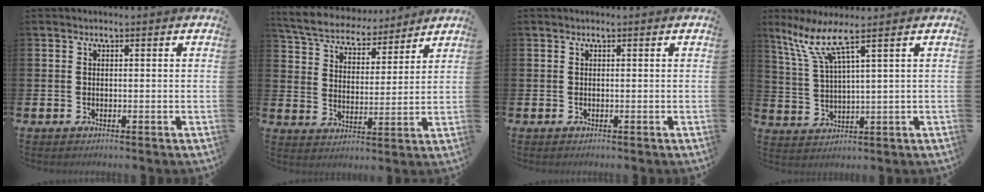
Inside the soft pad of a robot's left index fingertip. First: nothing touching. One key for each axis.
{"total": 6.1, "fx": 5.8, "fy": 1.6, "fz": 0.6, "tx": -0.049, "ty": -0.039, "tz": 0.101}
{"total": 0.0}
{"total": 7.0, "fx": 5.0, "fy": 0.5, "fz": 4.9, "tx": -0.118, "ty": -0.011, "tz": 0.087}